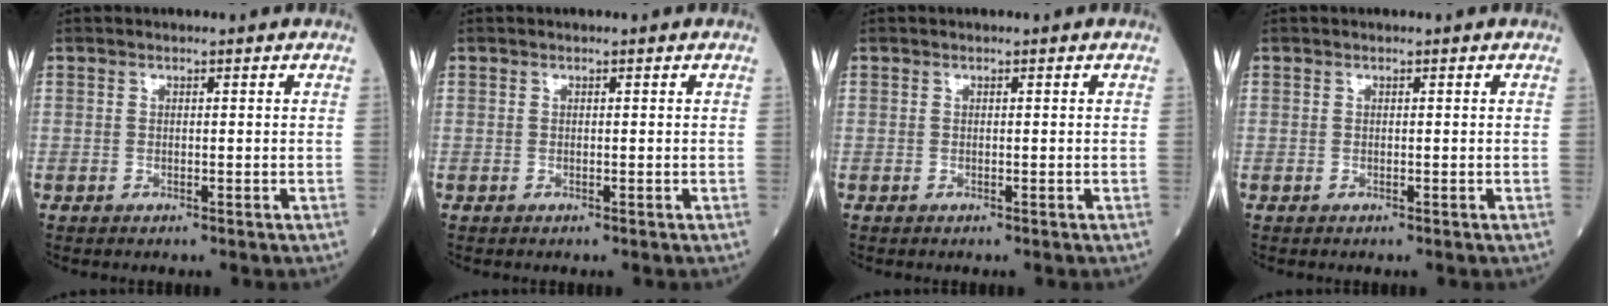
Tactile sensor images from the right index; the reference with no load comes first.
{"total": 0.0}
{"total": 0.0}
{"total": 0.0}